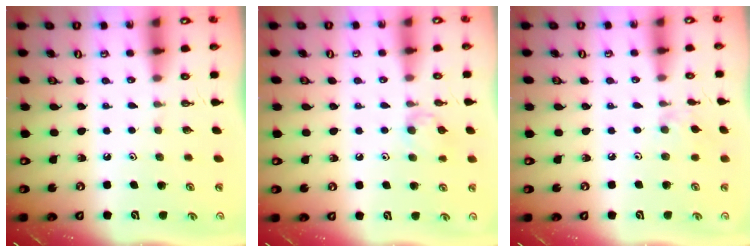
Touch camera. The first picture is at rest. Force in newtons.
{"total": 7.7, "press": 7.7, "slide": 0.7}
{"total": 2.3, "press": 2.3, "slide": 0.4}